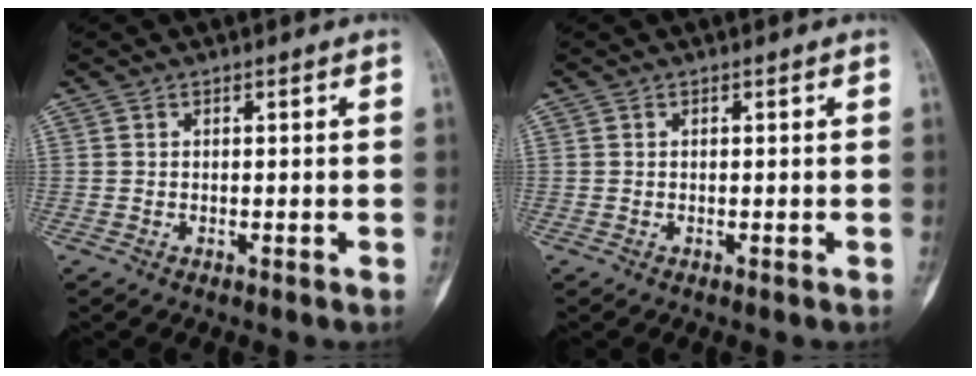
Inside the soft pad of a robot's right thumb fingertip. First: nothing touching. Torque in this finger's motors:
{"motor_torque": [0.00, 0.00, 0.03, -0.04, 0.00]}